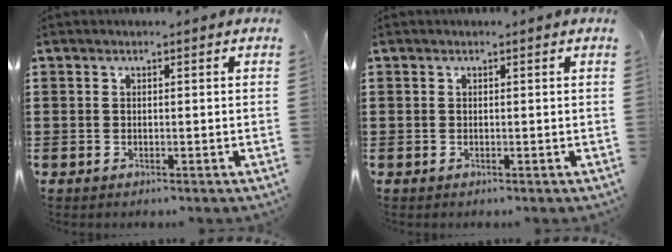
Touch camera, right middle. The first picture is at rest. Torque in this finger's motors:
{"motor_torque": [-0.45, -0.37, -0.02, -0.01]}